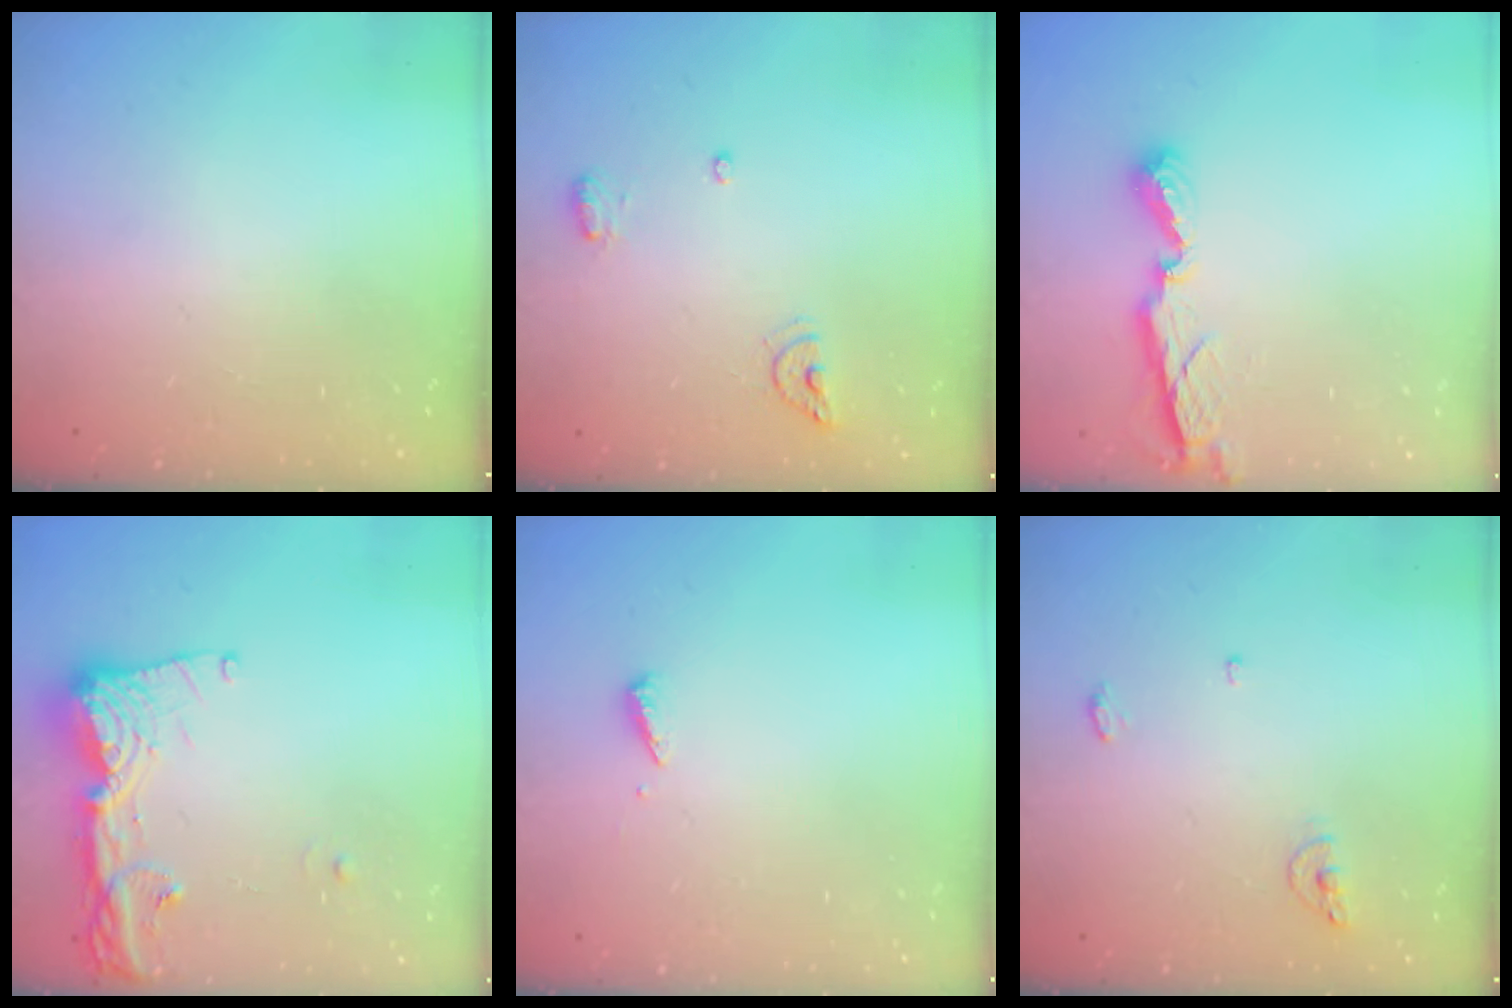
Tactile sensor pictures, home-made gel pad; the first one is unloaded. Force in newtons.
{"total": 6.8, "press": 6.7, "slide": 1.2}
{"total": 7.8, "press": 7.8, "slide": 0.5}
{"total": 14.5, "press": 14.4, "slide": 1.7}
{"total": 2.5, "press": 2.5, "slide": 0.1}
{"total": 6.4, "press": 6.3, "slide": 1.5}